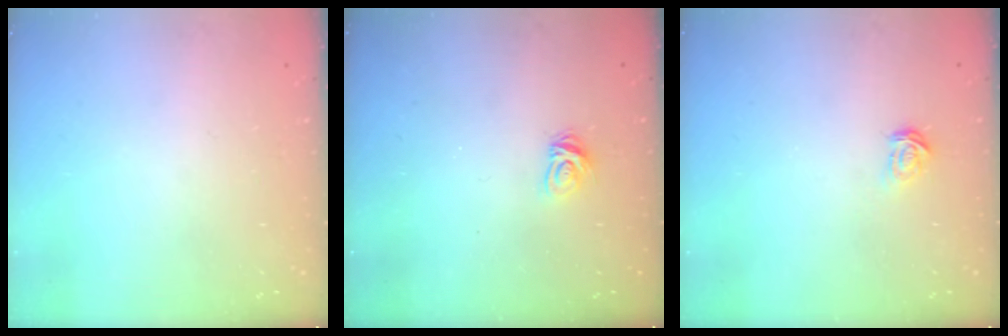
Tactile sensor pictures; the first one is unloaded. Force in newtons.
{"total": 4.0, "press": 4.0, "slide": 0.4}
{"total": 2.1, "press": 2.1, "slide": 0.2}